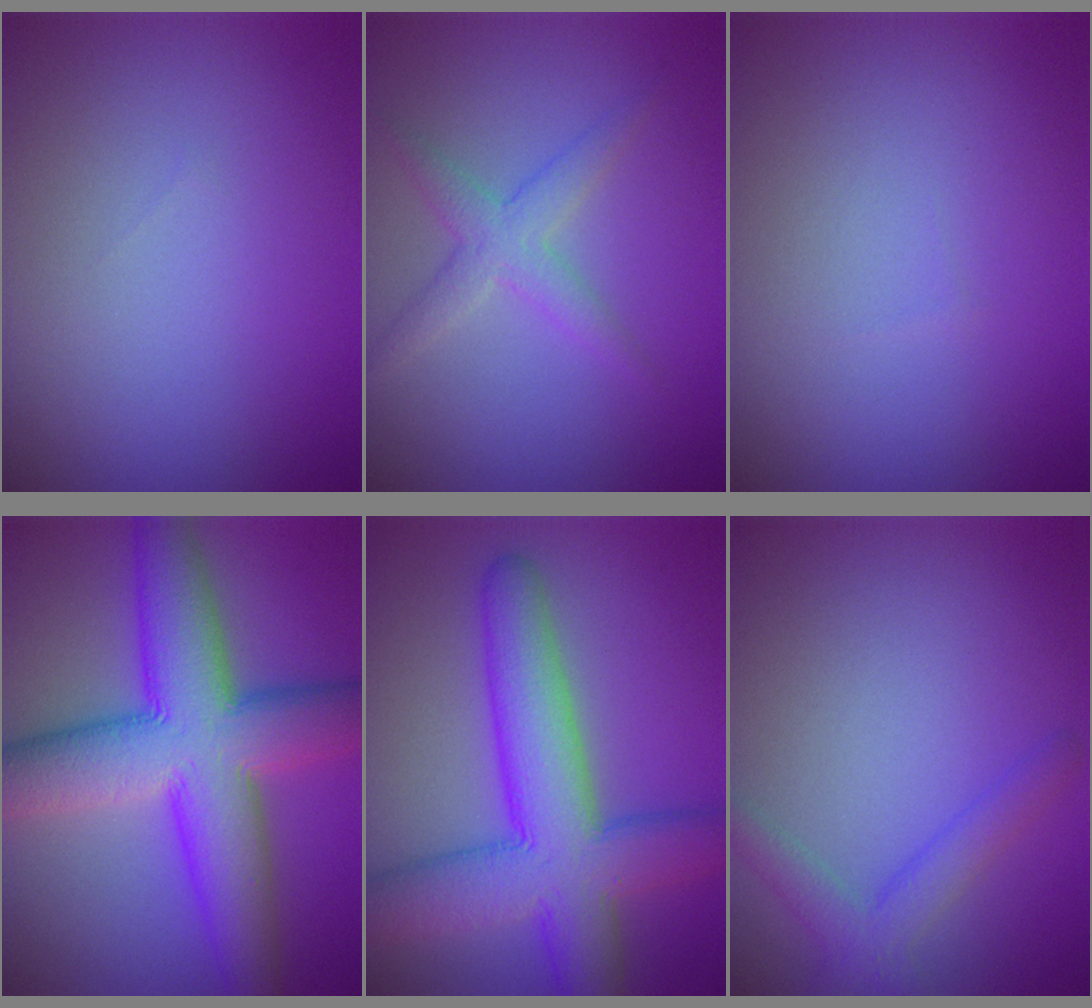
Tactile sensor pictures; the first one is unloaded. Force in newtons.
{"total": 2.4, "press": 2.4, "slide": 0.1}
{"total": 0.0}
{"total": 11.5, "press": 11.5, "slide": 0.2}
{"total": 9.5, "press": 9.5, "slide": 0.3}
{"total": 2.5, "press": 2.5, "slide": 0.3}